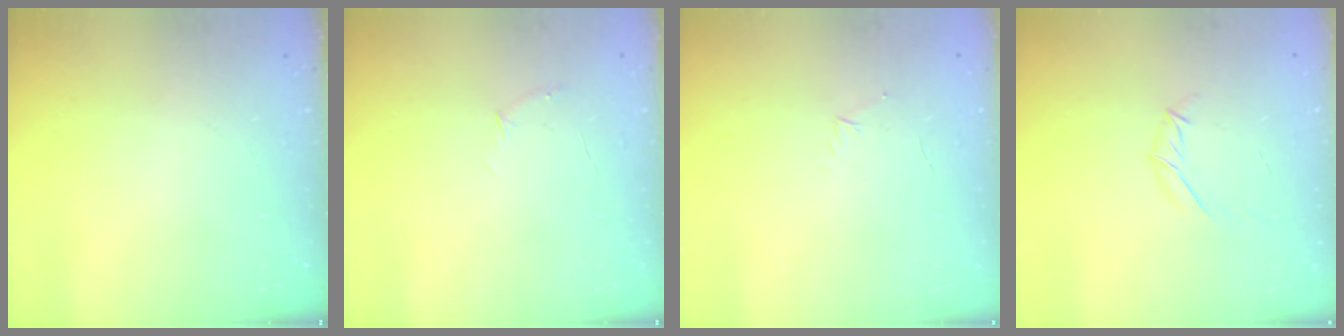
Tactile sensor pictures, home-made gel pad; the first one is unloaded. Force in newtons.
{"total": 3.7, "press": 3.6, "slide": 1.0}
{"total": 3.2, "press": 3.1, "slide": 0.8}
{"total": 6.0, "press": 5.9, "slide": 1.0}